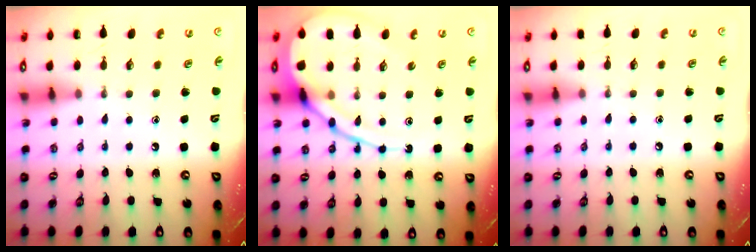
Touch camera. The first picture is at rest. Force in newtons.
{"total": 13.7, "press": 13.6, "slide": 1.1}
{"total": 2.5, "press": 2.5, "slide": 0.4}